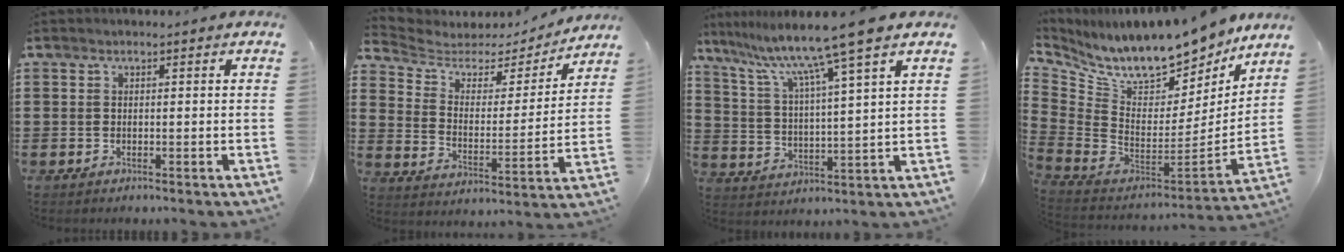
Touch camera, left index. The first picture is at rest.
{"total": 4.3, "force": [3.4, 2.4, 1.0], "torque": [-0.049, -0.020, 0.051]}
{"total": 10.2, "force": [7.8, -1.1, 6.5], "torque": [-0.154, -0.045, 0.121]}
{"total": 11.2, "force": [9.9, 2.5, 4.8], "torque": [-0.118, -0.097, 0.169]}